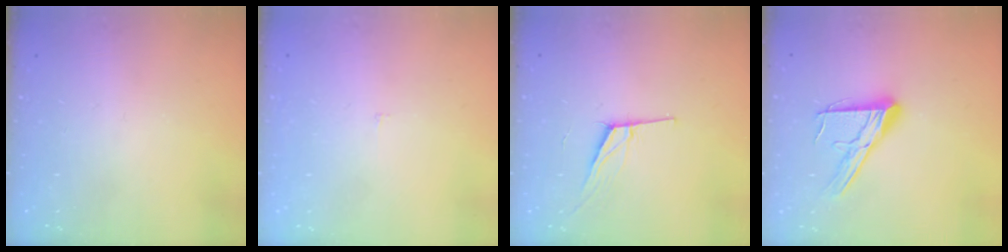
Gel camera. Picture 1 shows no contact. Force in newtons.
{"total": 1.8, "press": 1.8, "slide": 0.1}
{"total": 7.8, "press": 7.2, "slide": 3.2}
{"total": 13.9, "press": 13.8, "slide": 1.3}